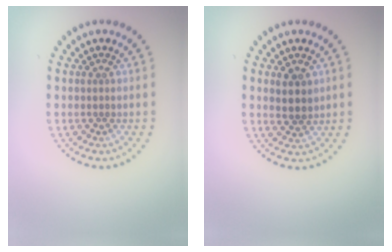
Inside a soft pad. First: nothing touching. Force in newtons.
{"total": 2.4, "press": 2.2, "slide": 0.9}